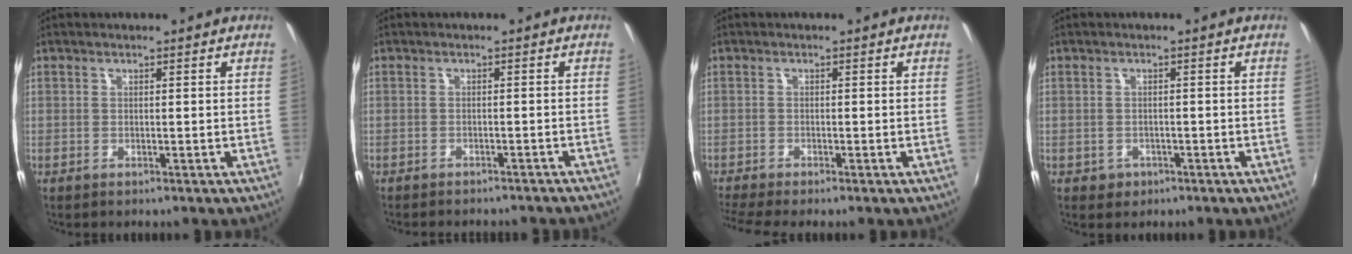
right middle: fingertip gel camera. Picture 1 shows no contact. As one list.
[{"total": 8.1, "force": [-7.3, 1.7, 3.1], "torque": [-0.073, -0.014, -0.094]}, {"total": 4.0, "force": [-3.5, -0.3, 2.0], "torque": [-0.053, -0.020, -0.065]}, {"total": 2.4, "force": [-1.0, 2.1, 0.6], "torque": [-0.017, -0.002, -0.011]}]